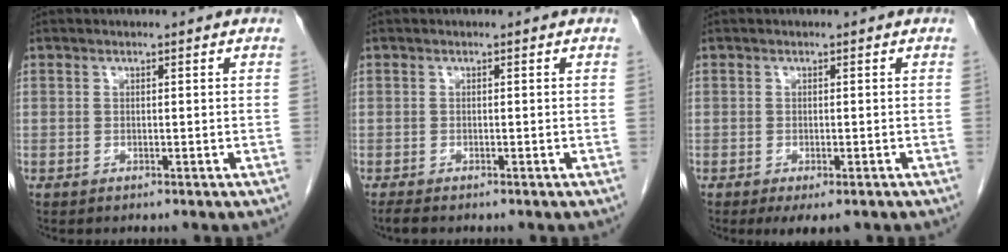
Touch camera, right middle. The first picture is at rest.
{"total": 1.1, "force": [-1.0, 0.1, 0.5], "torque": [-0.019, -0.005, -0.018]}
{"total": 3.7, "force": [-2.5, 1.2, 2.4], "torque": [-0.034, -0.010, -0.032]}